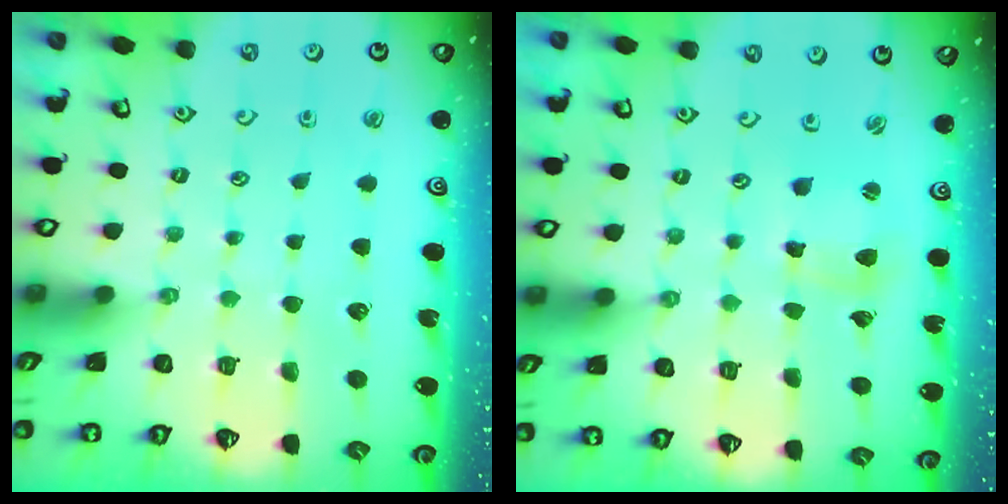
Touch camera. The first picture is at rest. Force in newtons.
{"total": 4.1, "press": 4.1, "slide": 0.5}